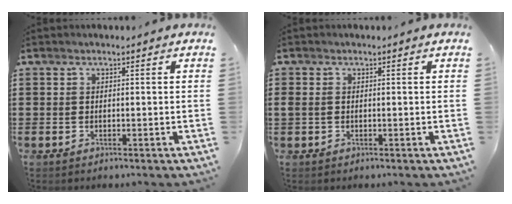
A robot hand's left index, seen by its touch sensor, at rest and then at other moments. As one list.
[{"total": 1.0, "force": [-0.1, 0.7, 0.7], "torque": [-0.023, 0.002, -0.005]}]